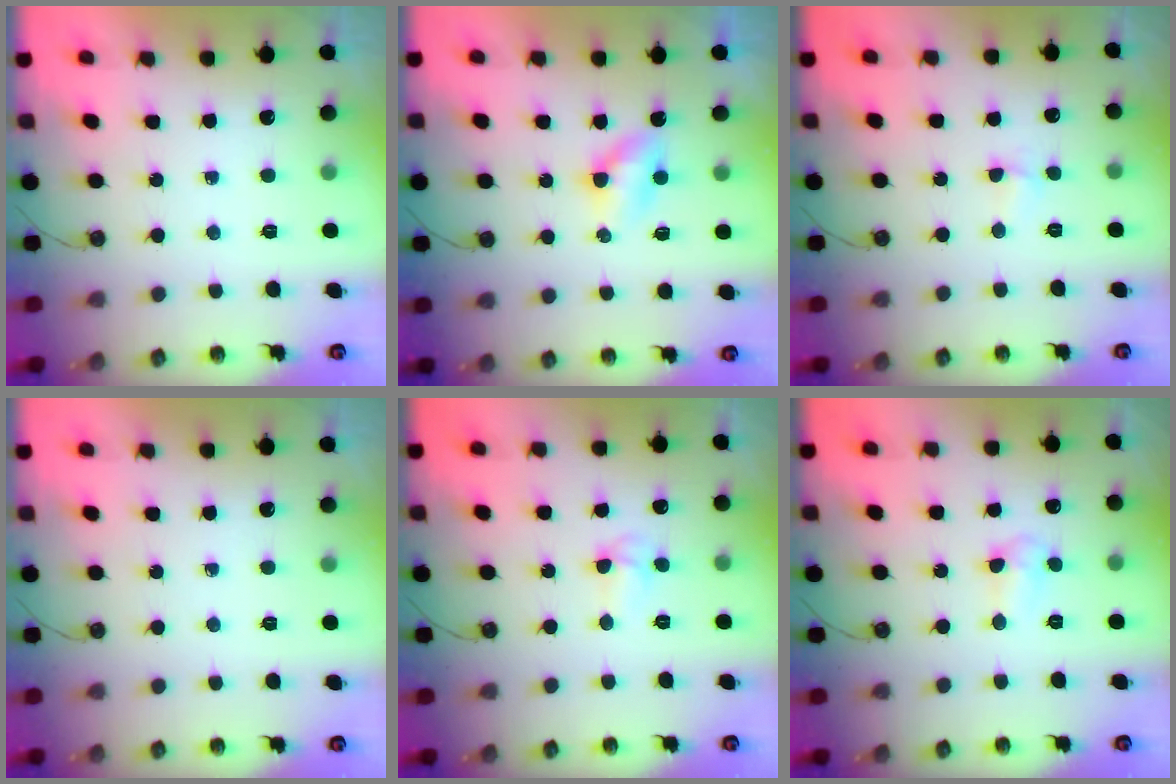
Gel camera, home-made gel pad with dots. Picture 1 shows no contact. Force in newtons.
{"total": 3.7, "press": 3.6, "slide": 0.6}
{"total": 2.3, "press": 2.2, "slide": 0.5}
{"total": 0.0}
{"total": 4.7, "press": 2.9, "slide": 3.7}
{"total": 3.8, "press": 3.7, "slide": 0.6}